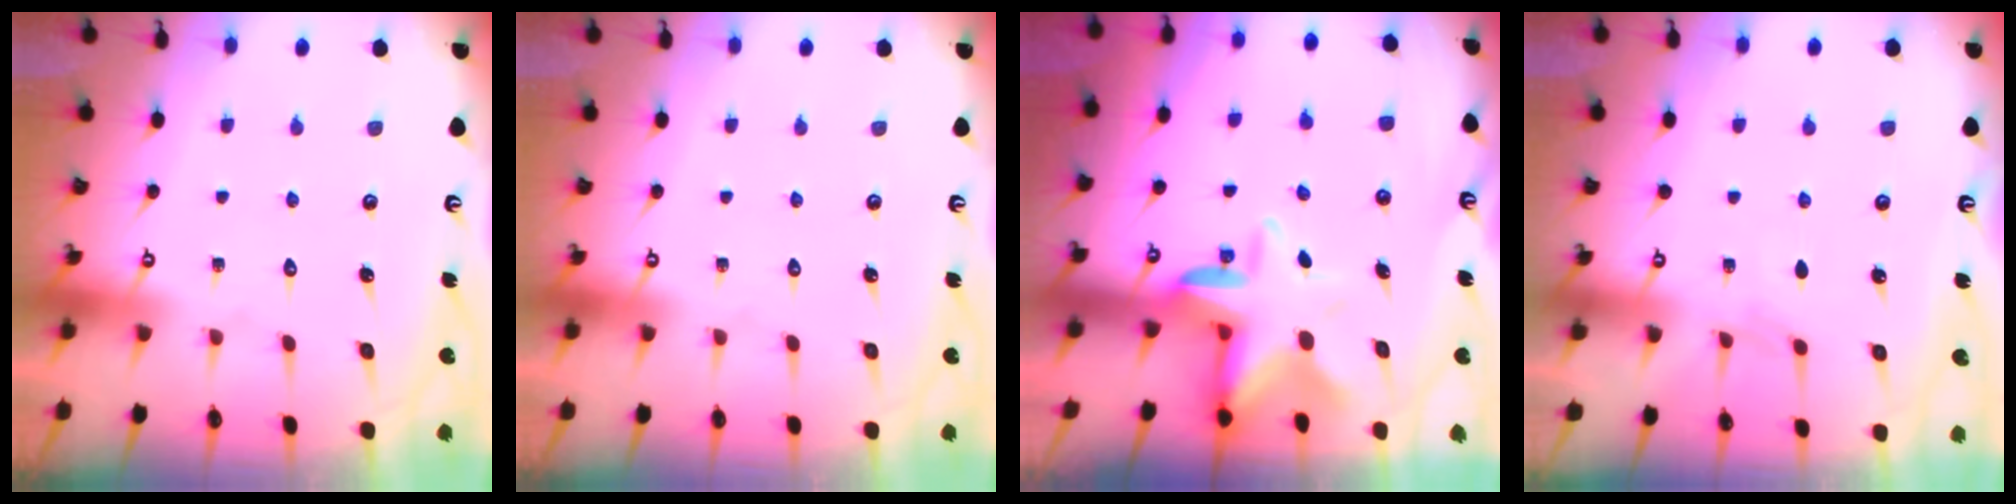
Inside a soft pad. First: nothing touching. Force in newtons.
{"total": 0.0}
{"total": 7.5, "press": 7.3, "slide": 1.7}
{"total": 2.8, "press": 2.8, "slide": 0.5}